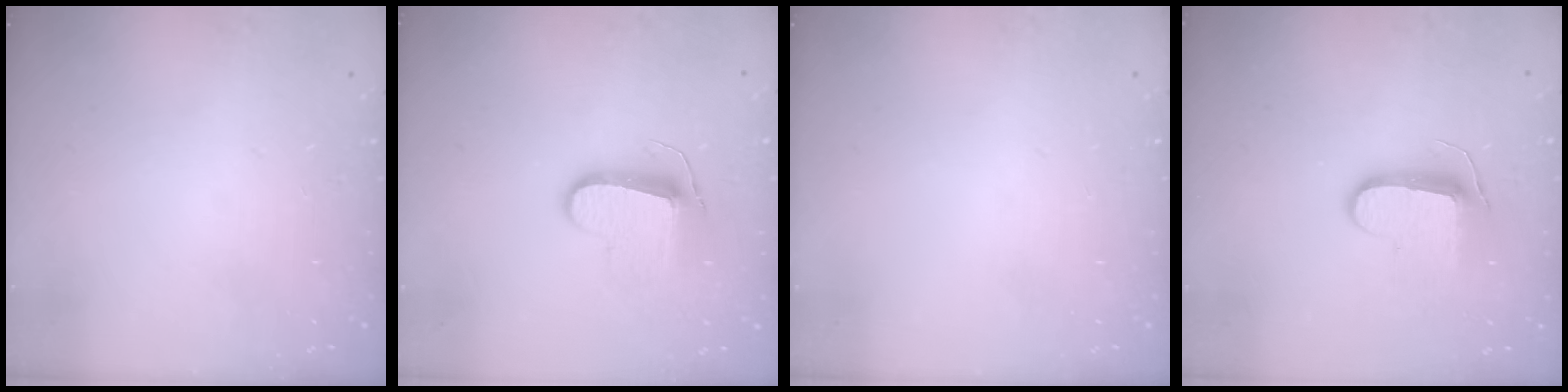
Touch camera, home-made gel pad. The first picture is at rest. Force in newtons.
{"total": 9.5, "press": 9.5, "slide": 0.4}
{"total": 0.0}
{"total": 9.8, "press": 9.7, "slide": 0.9}